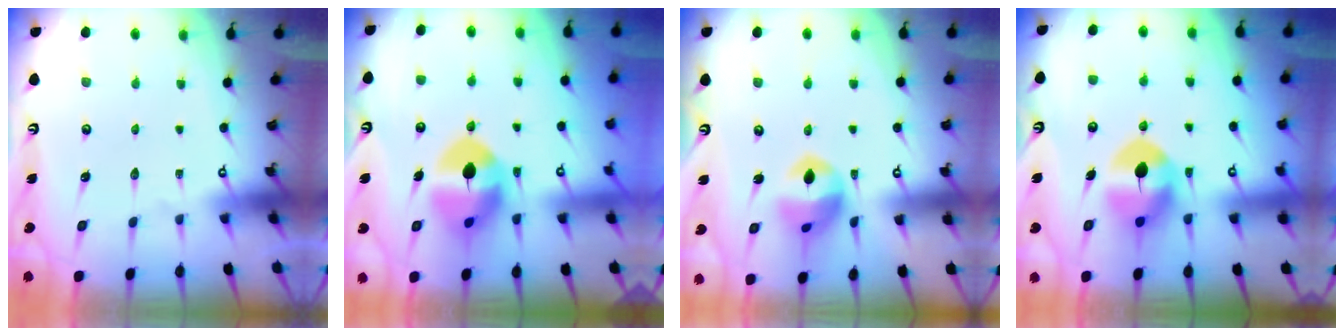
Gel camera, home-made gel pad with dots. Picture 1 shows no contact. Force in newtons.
{"total": 10.8, "press": 10.7, "slide": 1.1}
{"total": 12.5, "press": 12.3, "slide": 1.9}
{"total": 8.7, "press": 8.6, "slide": 1.5}